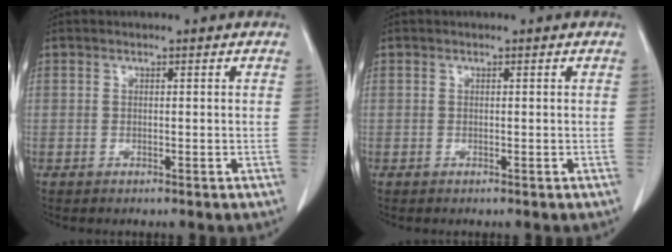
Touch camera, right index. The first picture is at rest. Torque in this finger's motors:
{"motor_torque": [0.00, 0.00, 0.00, 0.00]}